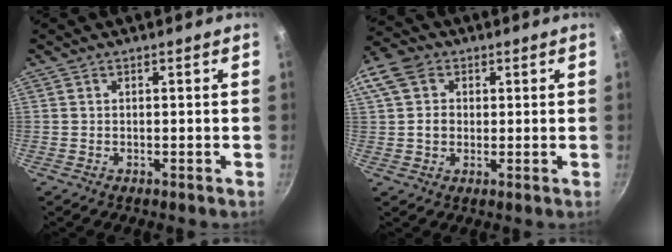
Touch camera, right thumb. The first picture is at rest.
{"total": 11.8, "force": [3.0, 9.6, 6.2], "torque": [-0.131, 0.021, 0.045]}